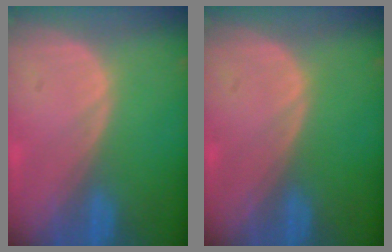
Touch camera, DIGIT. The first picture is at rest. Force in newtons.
{"total": 0.0}